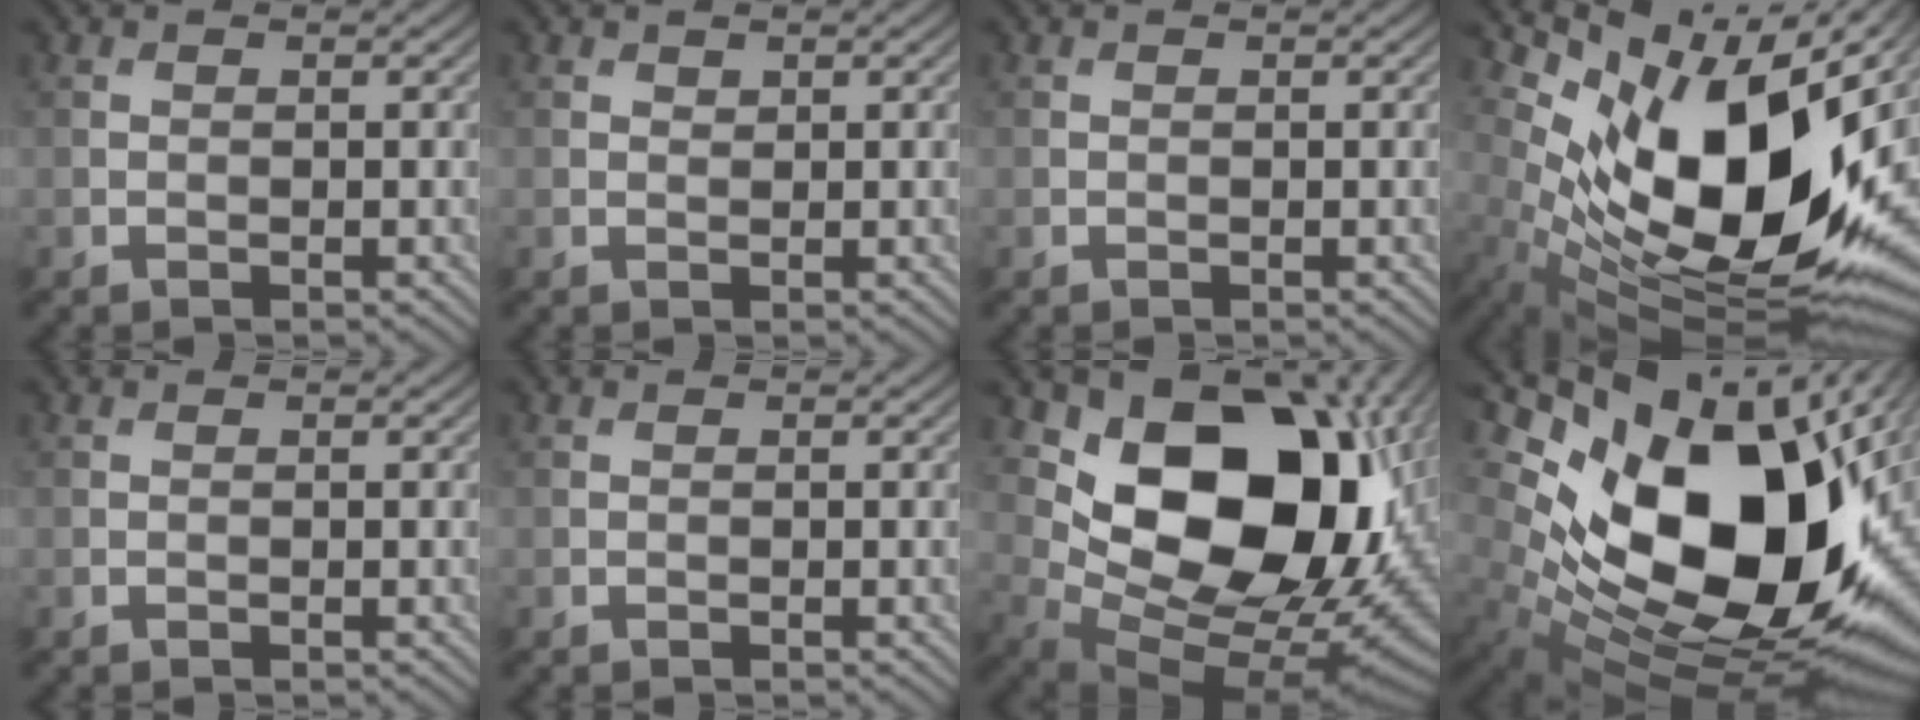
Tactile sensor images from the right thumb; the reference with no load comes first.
{"total": 0.5, "force": [0.4, 0.2, 0.1], "torque": [0.001, -0.002, 0.010]}
{"total": 0.0}
{"total": 17.9, "force": [3.2, 9.4, 14.8], "torque": [-0.244, -0.027, 0.067]}
{"total": 0.0}
{"total": 0.0}
{"total": 17.0, "force": [4.1, 11.4, 12.0], "torque": [-0.182, -0.015, 0.089]}
{"total": 21.3, "force": [3.5, 12.6, 16.8], "torque": [-0.324, -0.039, 0.091]}